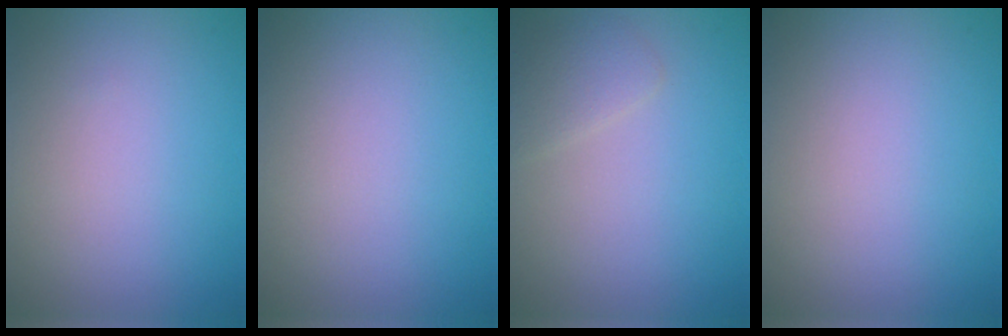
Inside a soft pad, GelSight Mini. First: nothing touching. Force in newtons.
{"total": 0.0}
{"total": 1.7, "press": 1.7, "slide": 0.0}
{"total": 0.0}